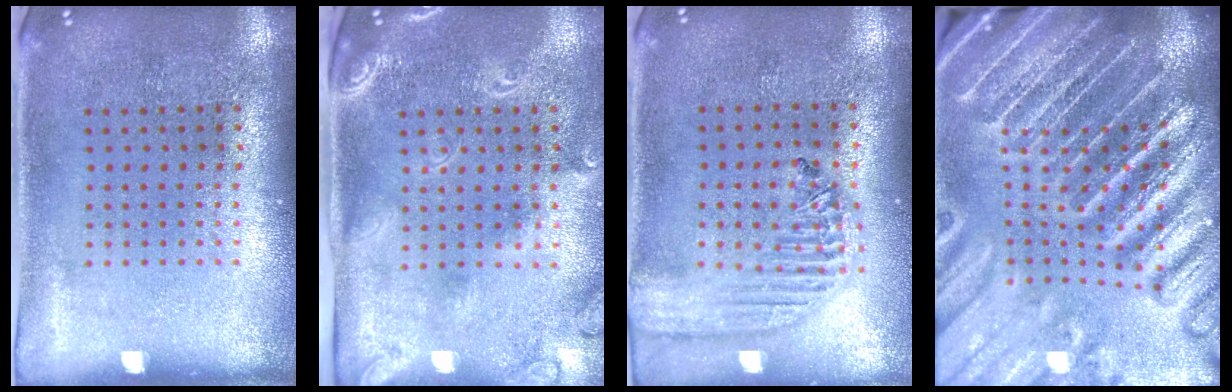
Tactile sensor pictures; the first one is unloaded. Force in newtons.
{"total": 2.4, "press": 1.8, "slide": 1.6}
{"total": 2.0, "press": 1.8, "slide": 0.9}
{"total": 5.5, "press": 4.8, "slide": 2.7}